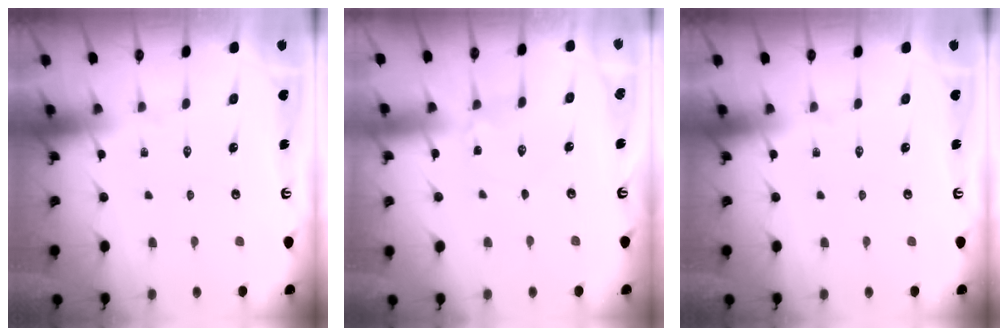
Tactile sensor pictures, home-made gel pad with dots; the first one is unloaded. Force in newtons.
{"total": 2.6, "press": 2.6, "slide": 0.2}
{"total": 0.0}